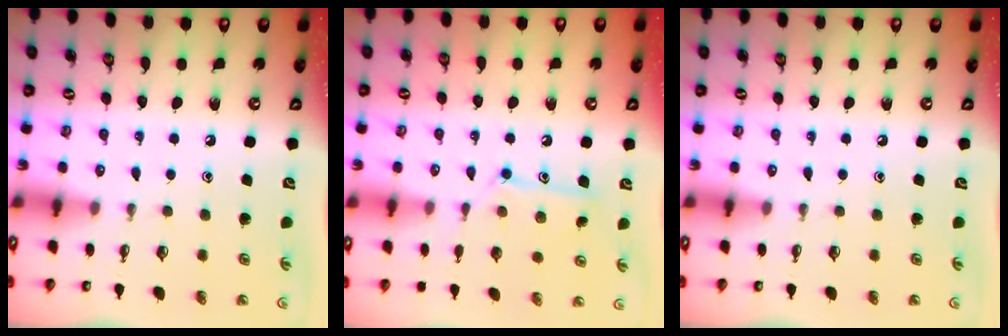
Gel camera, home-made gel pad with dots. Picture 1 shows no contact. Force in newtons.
{"total": 10.3, "press": 10.3, "slide": 0.4}
{"total": 0.0}